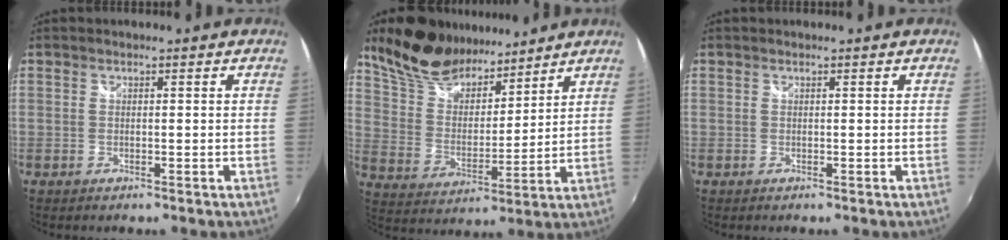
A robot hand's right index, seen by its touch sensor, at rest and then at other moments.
{"total": 16.9, "force": [13.4, 7.1, 7.6], "torque": [-0.162, 0.032, 0.255]}
{"total": 0.0}